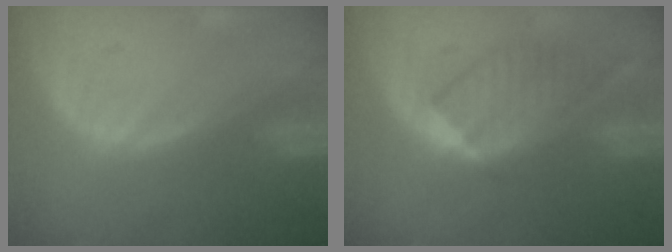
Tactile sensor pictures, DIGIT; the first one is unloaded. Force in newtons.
{"total": 6.5, "press": 6.4, "slide": 1.0}